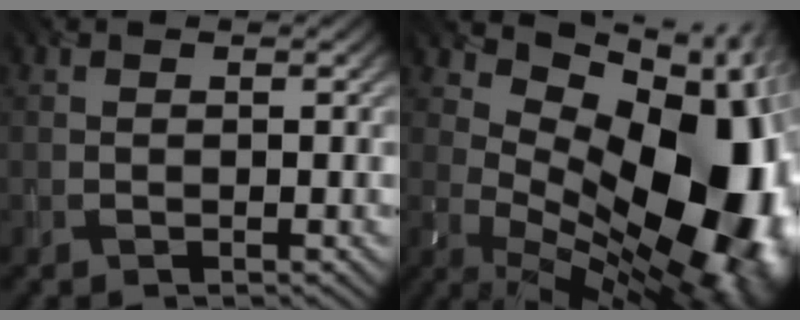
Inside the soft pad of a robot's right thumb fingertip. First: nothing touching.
{"total": 18.5, "force": [2.0, 10.6, 15.1], "torque": [-0.176, -0.008, 0.048]}